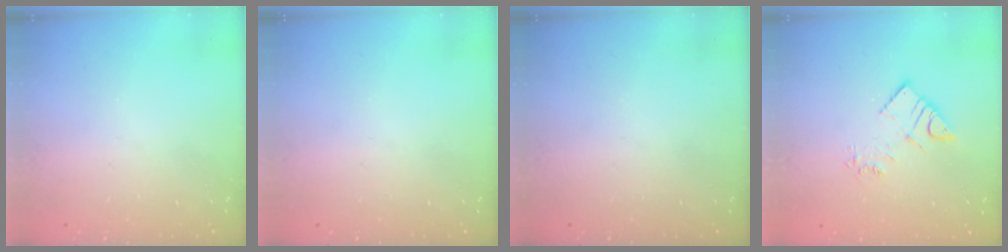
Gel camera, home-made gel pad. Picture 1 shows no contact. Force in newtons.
{"total": 0.0}
{"total": 0.0}
{"total": 7.1, "press": 7.1, "slide": 0.6}